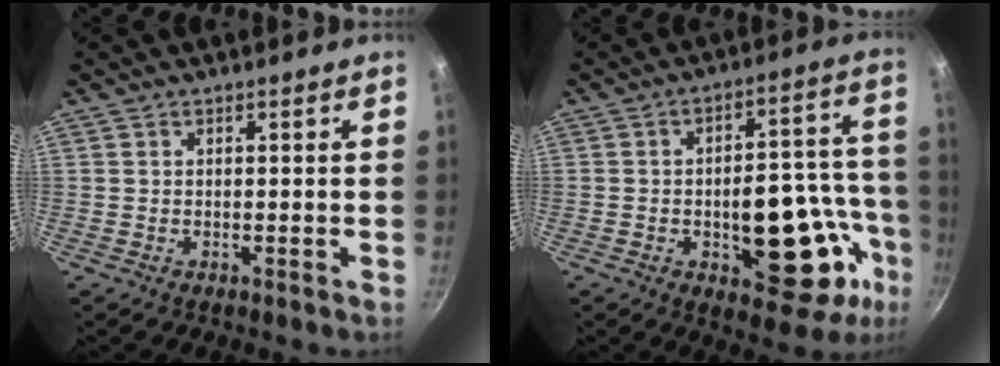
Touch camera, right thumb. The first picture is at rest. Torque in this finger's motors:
{"motor_torque": [2.64, 2.37, 1.42, -0.69, 0.19]}